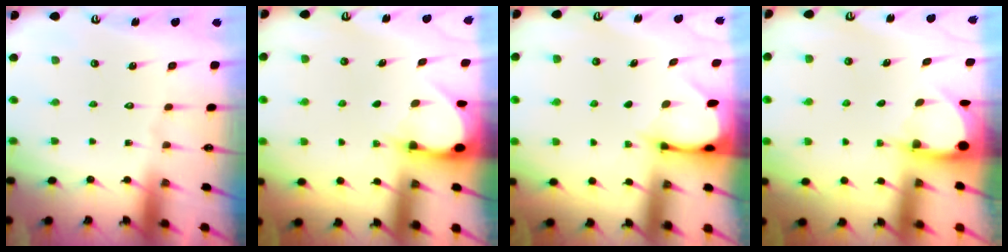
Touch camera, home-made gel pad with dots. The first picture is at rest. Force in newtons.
{"total": 3.0, "press": 3.0, "slide": 0.4}
{"total": 2.4, "press": 2.4, "slide": 0.3}
{"total": 3.4, "press": 3.4, "slide": 0.3}